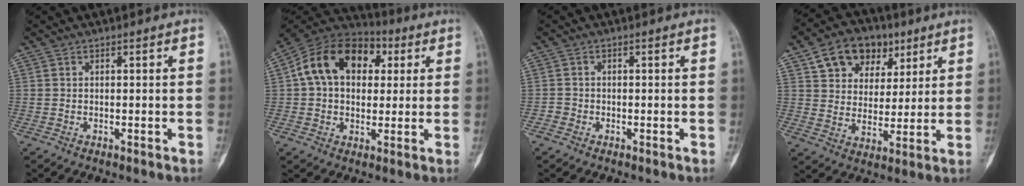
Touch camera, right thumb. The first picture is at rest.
{"total": 16.9, "force": [4.0, 11.9, 11.4], "torque": [-0.166, 0.022, 0.056]}
{"total": 0.9, "force": [-0.5, 0.8, -0.1], "torque": [0.005, 0.004, -0.014]}
{"total": 13.5, "force": [6.9, 9.6, 6.6], "torque": [-0.066, -0.014, 0.116]}